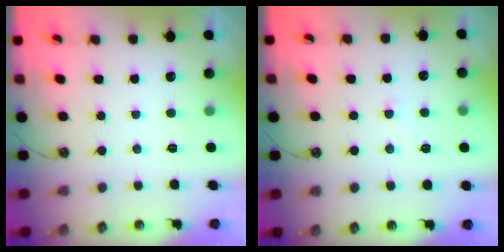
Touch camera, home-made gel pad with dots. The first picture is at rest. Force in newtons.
{"total": 2.9, "press": 2.8, "slide": 0.8}